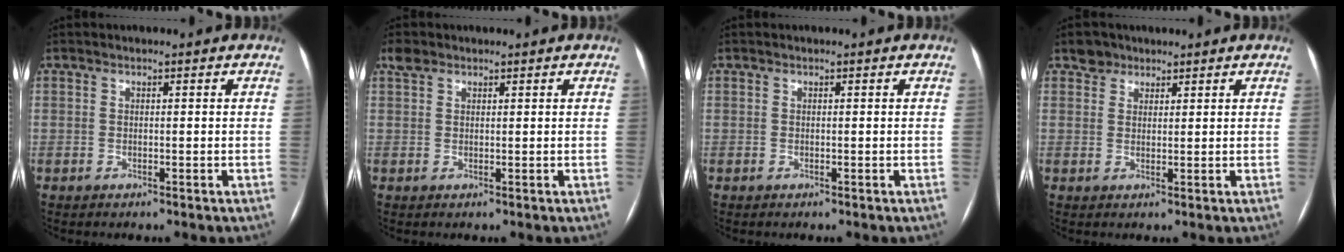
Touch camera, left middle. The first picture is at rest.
{"total": 1.8, "force": [1.4, 1.0, 0.6], "torque": [-0.016, 0.014, 0.027]}
{"total": 0.0}
{"total": 2.4, "force": [1.8, 1.6, 0.0], "torque": [0.003, 0.008, 0.025]}